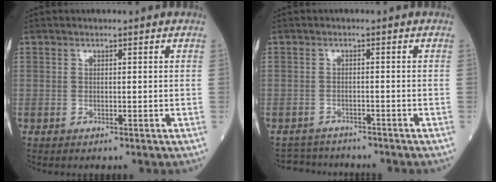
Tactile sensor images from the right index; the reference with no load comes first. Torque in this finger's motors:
{"motor_torque": [-0.53, 0.10, -0.12, -0.05]}